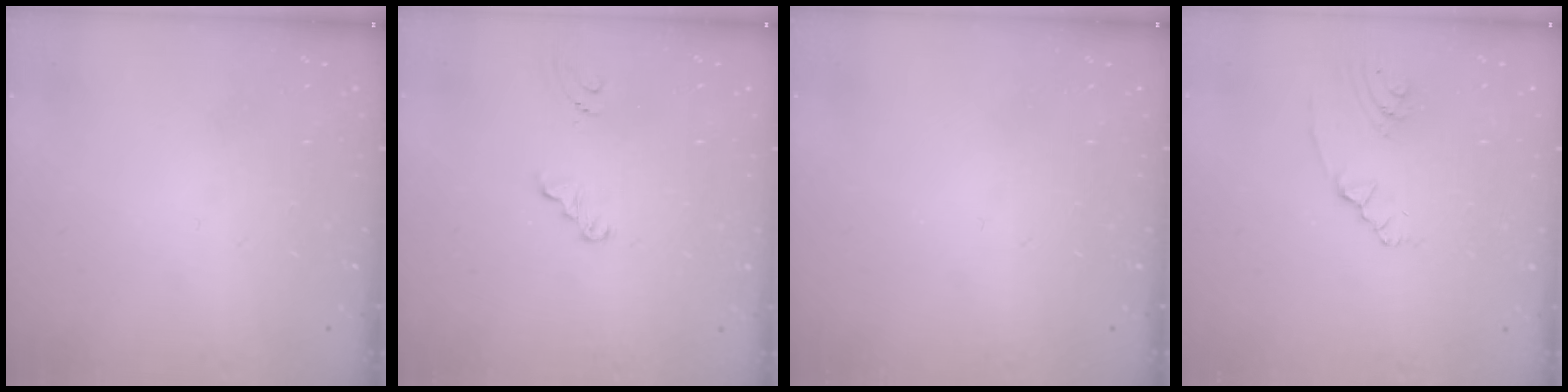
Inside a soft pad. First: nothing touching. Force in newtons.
{"total": 4.4, "press": 1.7, "slide": 4.0}
{"total": 0.0}
{"total": 1.8, "press": 1.5, "slide": 1.0}